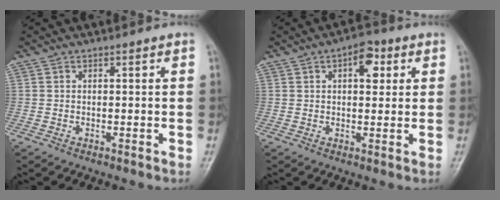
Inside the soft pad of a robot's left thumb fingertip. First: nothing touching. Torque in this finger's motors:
{"motor_torque": [-0.09, 0.02, -0.21, 0.01, 0.09]}